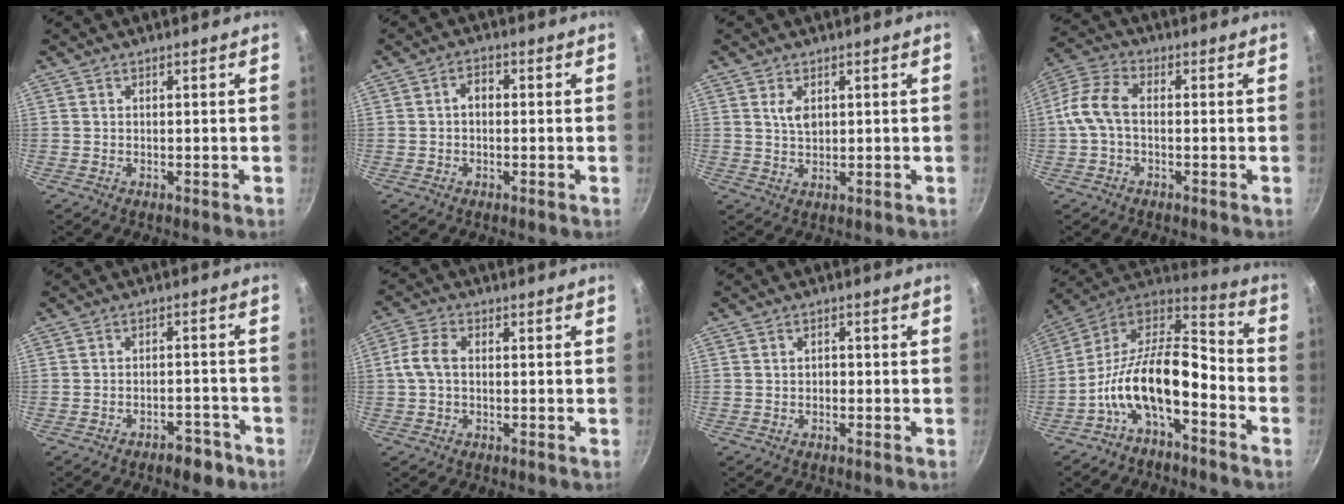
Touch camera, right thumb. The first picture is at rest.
{"total": 2.6, "force": [-0.1, 1.8, 1.9], "torque": [-0.020, 0.013, -0.008]}
{"total": 3.0, "force": [1.0, 1.7, 2.3], "torque": [-0.036, -0.008, 0.022]}
{"total": 7.8, "force": [-0.4, 4.7, 6.3], "torque": [-0.135, 0.025, -0.016]}
{"total": 4.7, "force": [-3.3, 2.1, 2.4], "torque": [-0.025, 0.028, -0.047]}
{"total": 5.1, "force": [0.0, 3.2, 3.9], "torque": [-0.087, 0.015, -0.005]}
{"total": 1.2, "force": [-0.3, 0.9, 0.7], "torque": [-0.003, 0.006, -0.008]}
{"total": 15.8, "force": [-6.1, 6.6, 13.0], "torque": [-0.214, 0.095, -0.114]}